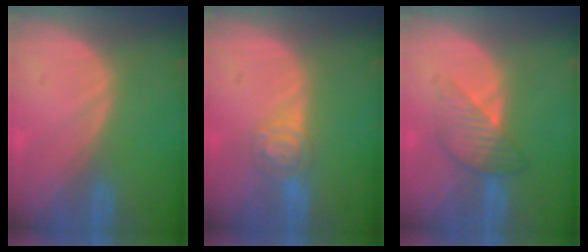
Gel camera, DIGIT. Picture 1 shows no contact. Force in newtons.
{"total": 4.2, "press": 4.2, "slide": 0.3}
{"total": 4.6, "press": 4.6, "slide": 0.1}